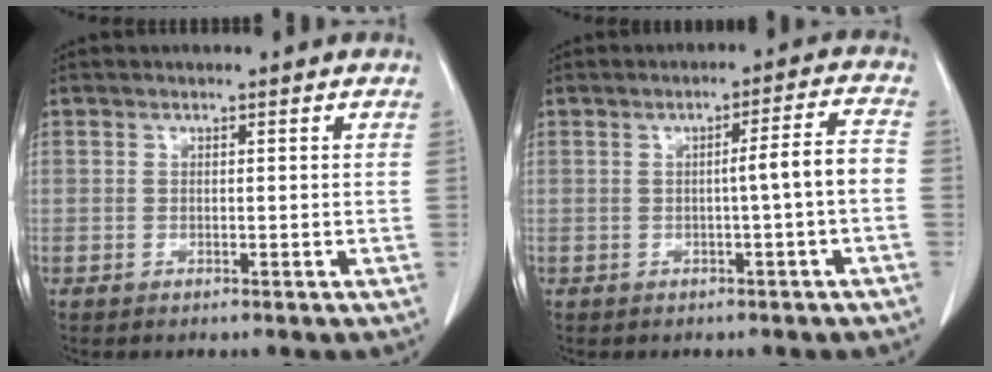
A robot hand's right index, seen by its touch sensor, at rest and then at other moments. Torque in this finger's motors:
{"motor_torque": [0.71, -0.30, 0.35, 0.06]}